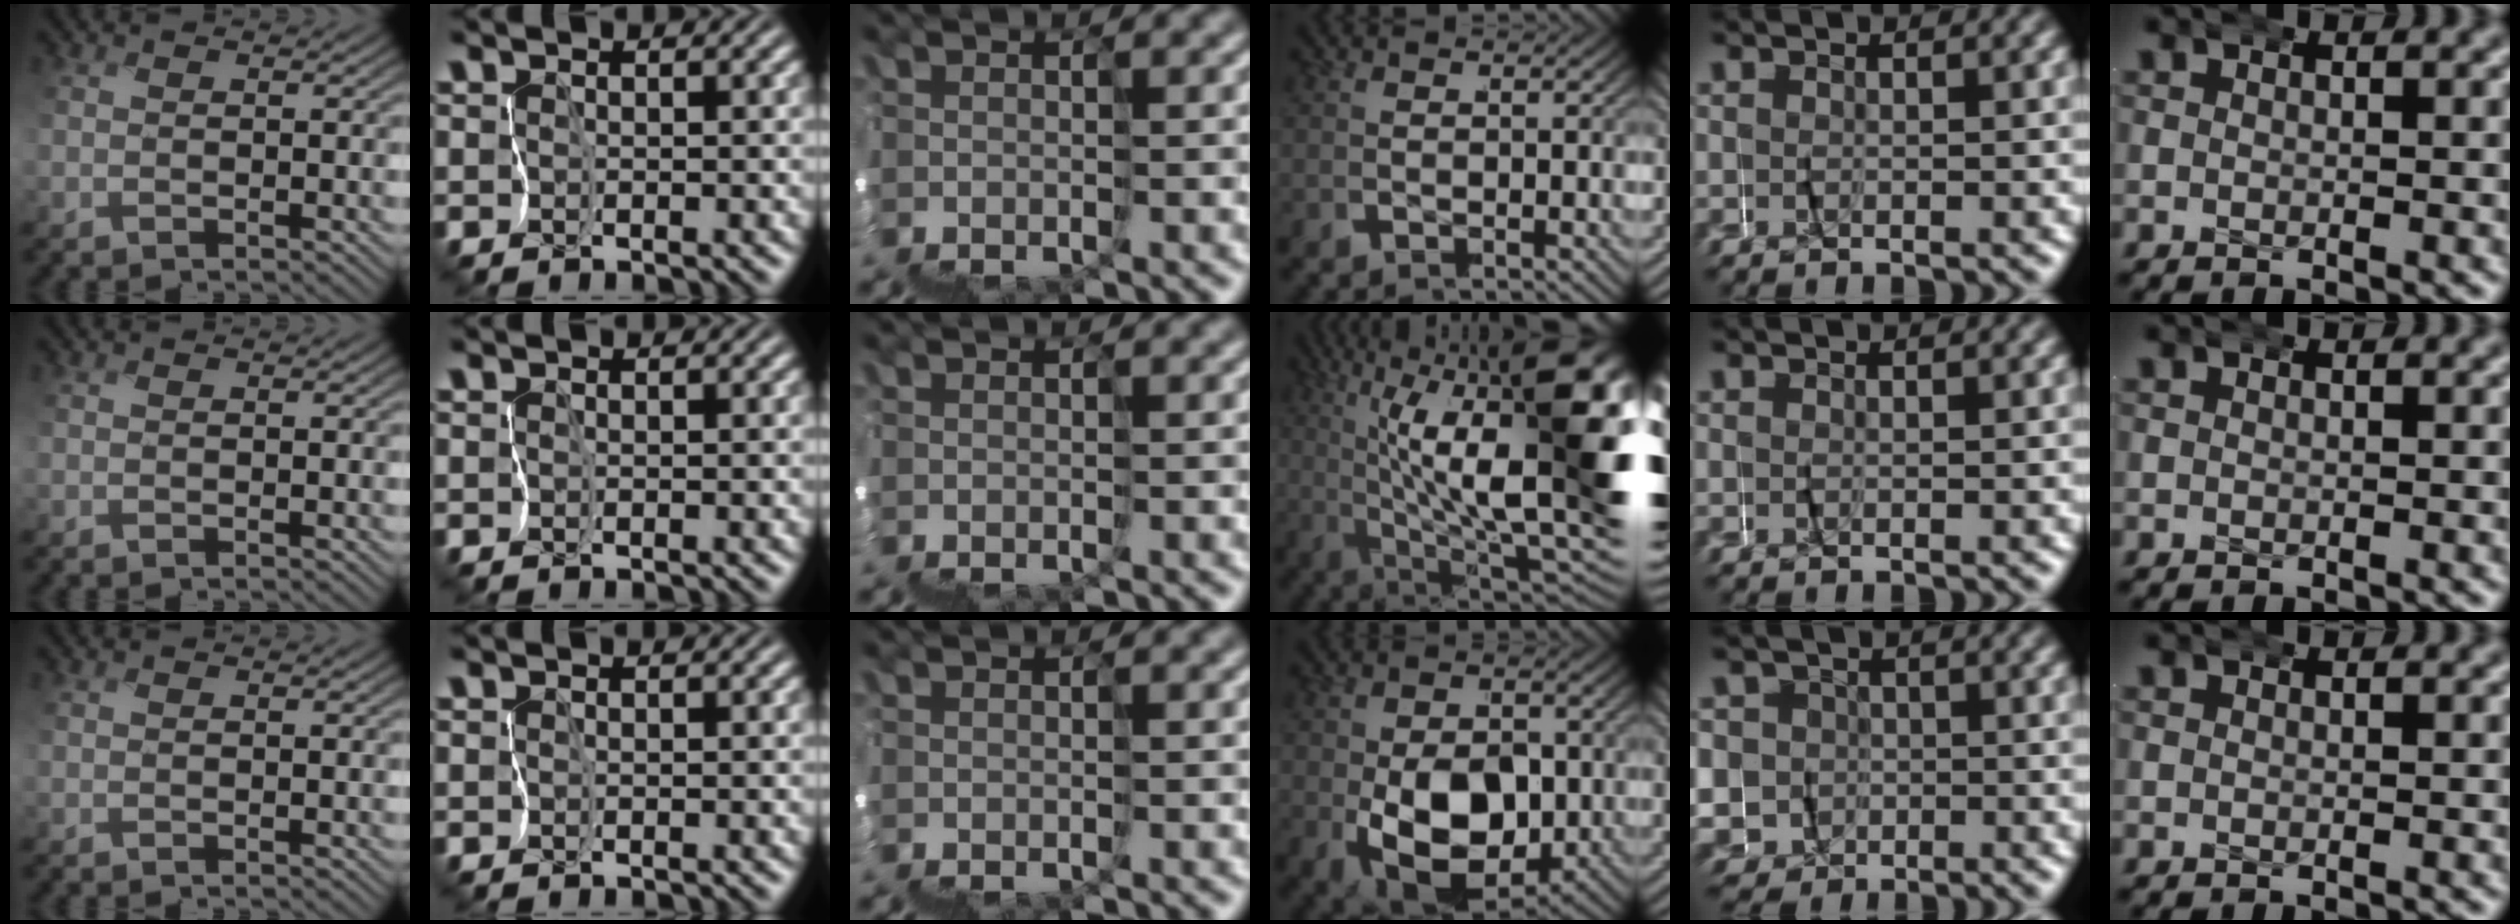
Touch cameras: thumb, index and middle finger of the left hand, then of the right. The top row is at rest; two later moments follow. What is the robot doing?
{"motion": "wrap", "object": "felt sheet"}